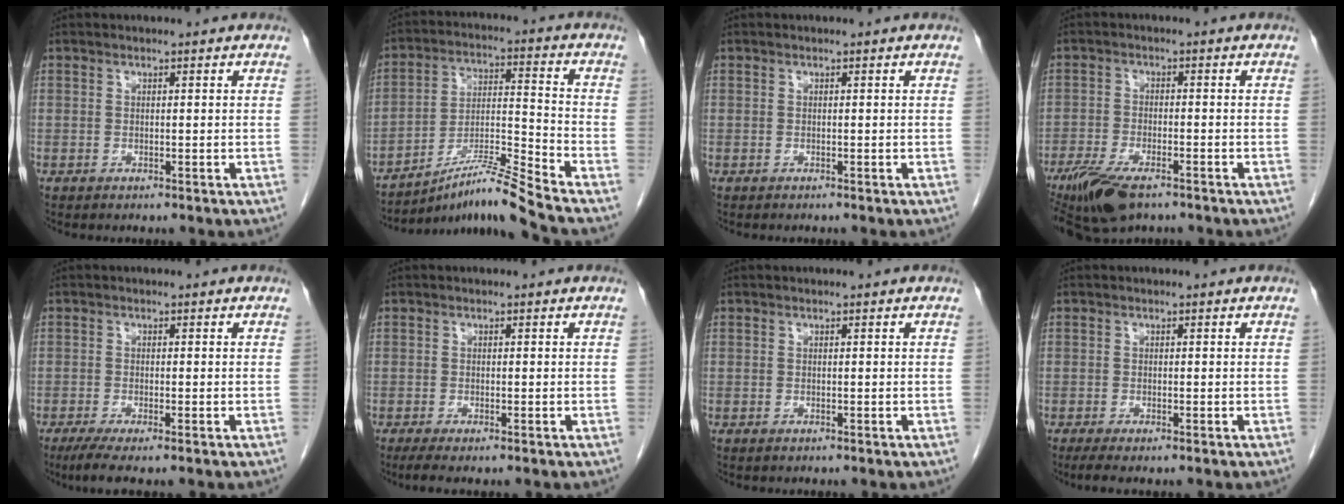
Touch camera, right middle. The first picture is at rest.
{"total": 10.5, "force": [-9.0, -2.5, 4.6], "torque": [-0.085, 0.000, -0.160]}
{"total": 0.0}
{"total": 9.3, "force": [-6.4, 3.0, 6.0], "torque": [-0.109, -0.017, -0.111]}
{"total": 4.2, "force": [-2.8, 0.4, 3.1], "torque": [-0.054, -0.013, -0.048]}
{"total": 2.7, "force": [-1.8, 0.4, 1.9], "torque": [-0.034, -0.009, -0.031]}
{"total": 0.0}
{"total": 2.5, "force": [-1.7, 0.4, 1.8], "torque": [-0.031, -0.009, -0.029]}